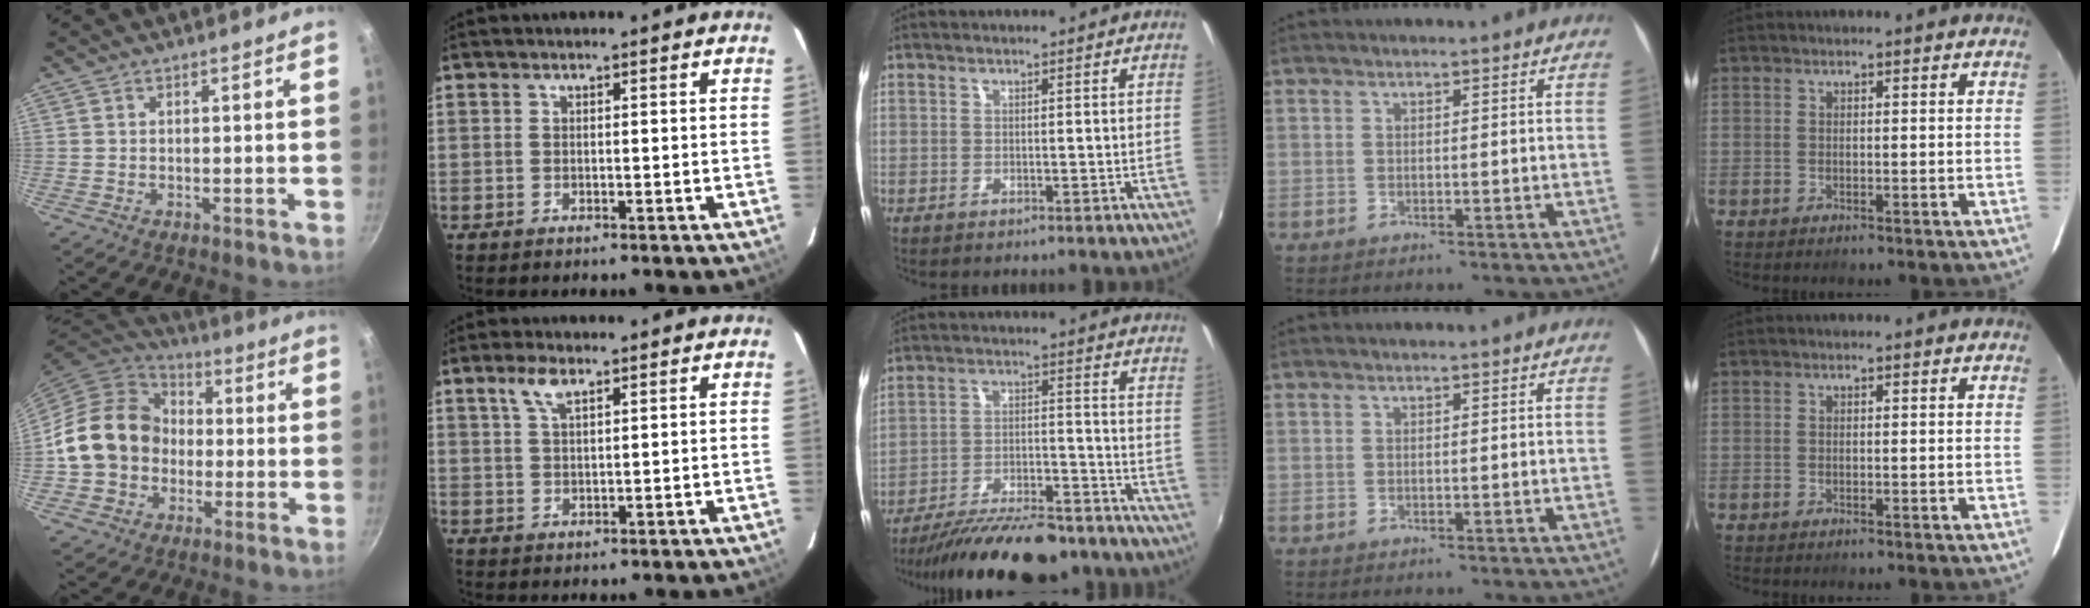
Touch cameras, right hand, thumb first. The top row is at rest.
{"thumb": {"total": 16.0, "force": [-0.9, 13.7, 8.3], "torque": [-0.115, 0.037, -0.023]}, "index": {"total": 3.8, "force": [2.3, 1.2, 2.7], "torque": [-0.052, 0.007, 0.045]}, "middle": {"total": 20.6, "force": [-17.5, 5.5, 9.5], "torque": [-0.173, -0.023, -0.252]}}